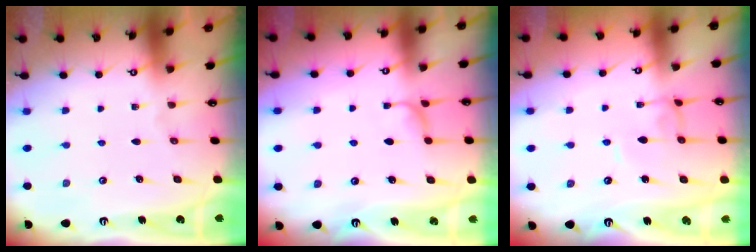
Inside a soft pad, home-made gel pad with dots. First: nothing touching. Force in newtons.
{"total": 2.0, "press": 1.9, "slide": 0.4}
{"total": 1.5, "press": 1.5, "slide": 0.2}